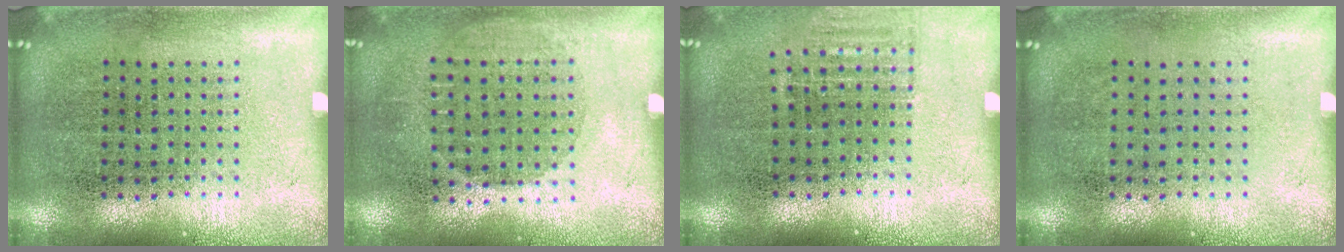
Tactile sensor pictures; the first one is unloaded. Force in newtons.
{"total": 1.0, "press": 0.9, "slide": 0.5}
{"total": 0.9, "press": 0.9, "slide": 0.1}
{"total": 0.0}